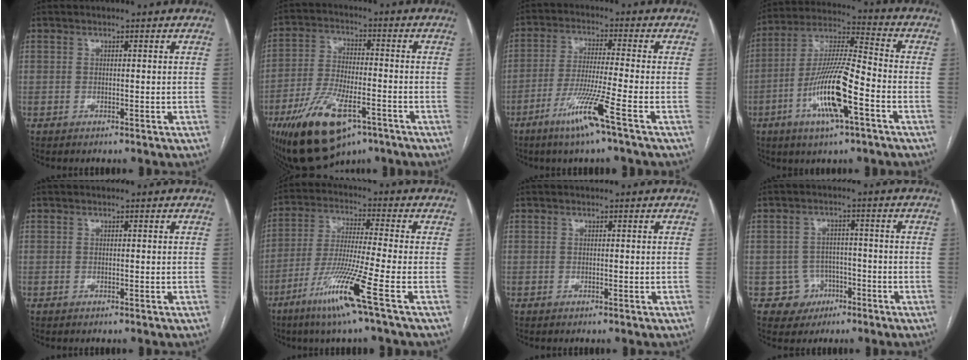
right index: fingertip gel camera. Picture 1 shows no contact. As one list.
[{"total": 15.6, "force": [-8.6, 6.2, 11.5], "torque": [-0.223, -0.009, -0.140]}, {"total": 9.1, "force": [-5.0, -1.3, 7.5], "torque": [-0.147, -0.022, -0.099]}, {"total": 14.7, "force": [-5.5, 2.0, 13.5], "torque": [-0.268, -0.004, -0.100]}, {"total": 0.0}, {"total": 11.9, "force": [-6.0, -1.7, 10.1], "torque": [-0.200, -0.032, -0.120]}, {"total": 0.0}, {"total": 4.7, "force": [-2.0, 4.3, 0.0], "torque": [0.010, 0.016, -0.027]}]